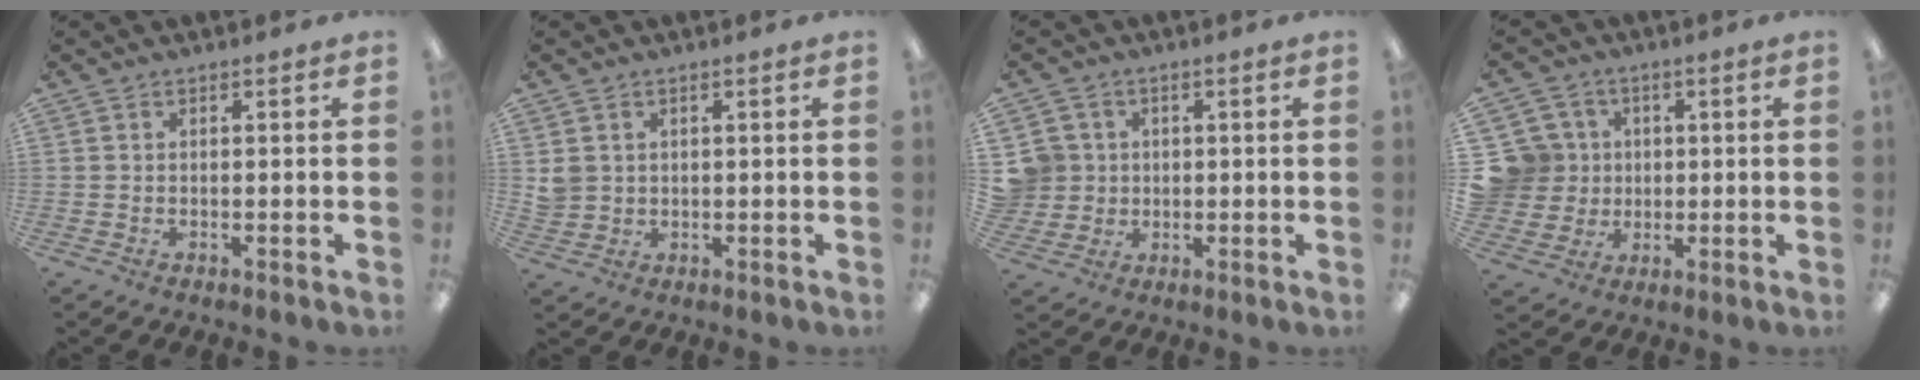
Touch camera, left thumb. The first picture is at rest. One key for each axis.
{"total": 3.0, "fx": 1.1, "fy": 2.8, "fz": 0.5, "tx": -0.008, "ty": 0.001, "tz": 0.020}
{"total": 6.0, "fx": 1.0, "fy": 5.9, "fz": 0.7, "tx": -0.024, "ty": 0.011, "tz": 0.024}
{"total": 10.4, "fx": 1.8, "fy": 10.1, "fz": 1.7, "tx": -0.070, "ty": 0.003, "tz": 0.045}